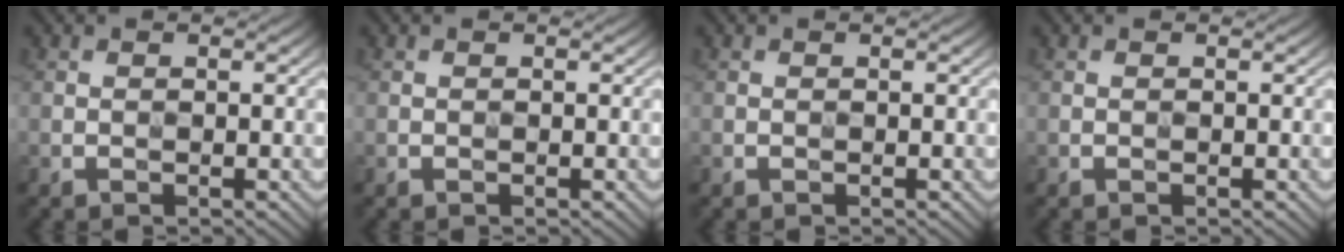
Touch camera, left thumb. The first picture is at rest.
{"total": 0.0}
{"total": 0.0}
{"total": 0.0}